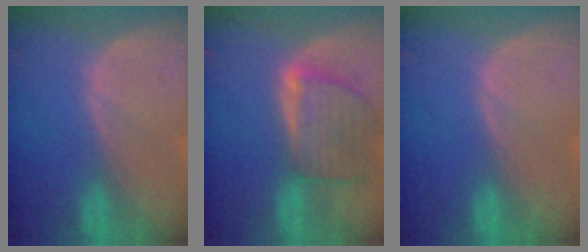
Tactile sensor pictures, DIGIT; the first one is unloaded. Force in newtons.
{"total": 8.1, "press": 7.3, "slide": 3.5}
{"total": 0.0}